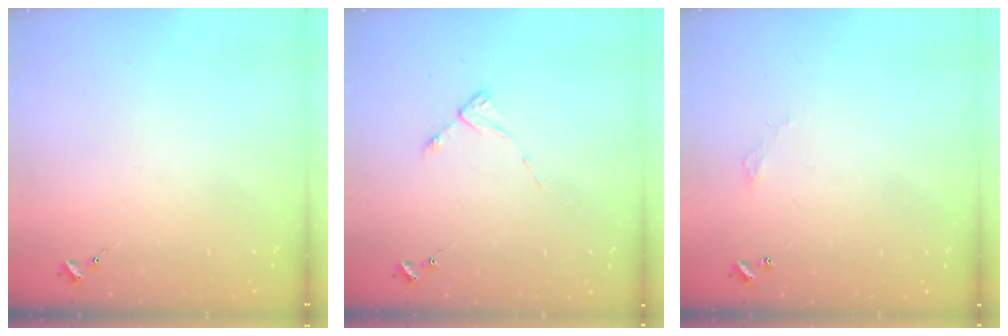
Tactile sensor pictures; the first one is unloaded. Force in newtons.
{"total": 2.7, "press": 2.7, "slide": 0.4}
{"total": 2.7, "press": 2.7, "slide": 0.2}